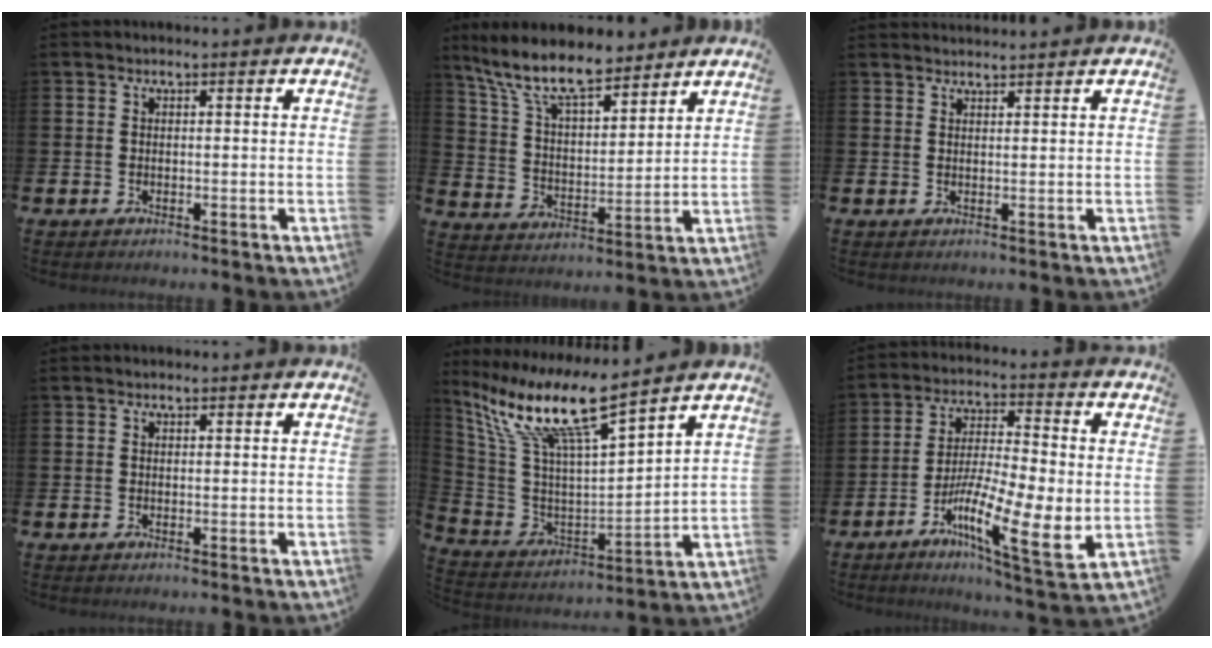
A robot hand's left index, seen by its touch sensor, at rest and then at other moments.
{"total": 10.6, "force": [9.0, 3.2, 4.8], "torque": [-0.130, -0.039, 0.162]}
{"total": 1.7, "force": [1.7, 0.1, 0.0], "torque": [0.011, -0.012, 0.028]}
{"total": 0.6, "force": [0.6, 0.1, 0.2], "torque": [0.005, -0.002, 0.009]}
{"total": 12.6, "force": [9.7, 1.9, 7.8], "torque": [-0.185, -0.061, 0.163]}
{"total": 11.0, "force": [-3.2, 1.9, 10.3], "torque": [-0.173, -0.035, -0.061]}